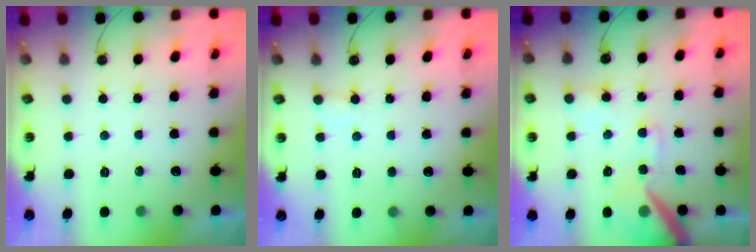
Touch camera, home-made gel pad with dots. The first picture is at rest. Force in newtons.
{"total": 5.2, "press": 5.2, "slide": 0.3}
{"total": 13.7, "press": 13.6, "slide": 1.7}